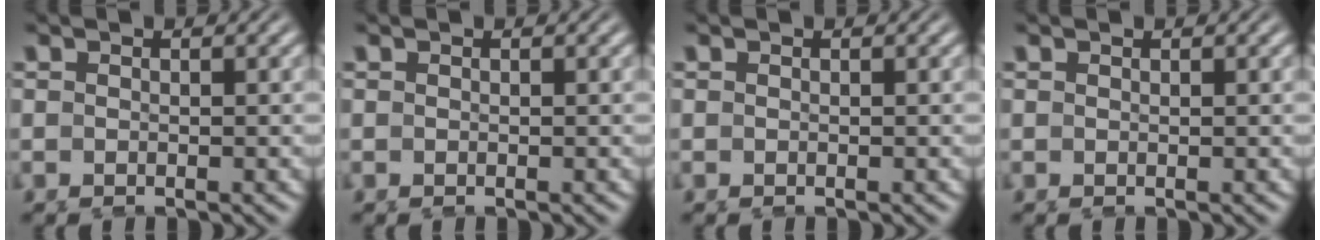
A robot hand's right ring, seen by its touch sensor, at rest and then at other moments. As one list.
[{"total": 0.0}, {"total": 0.0}, {"total": 0.7, "force": [0.6, 0.2, -0.1], "torque": [0.007, 0.009, 0.005]}]